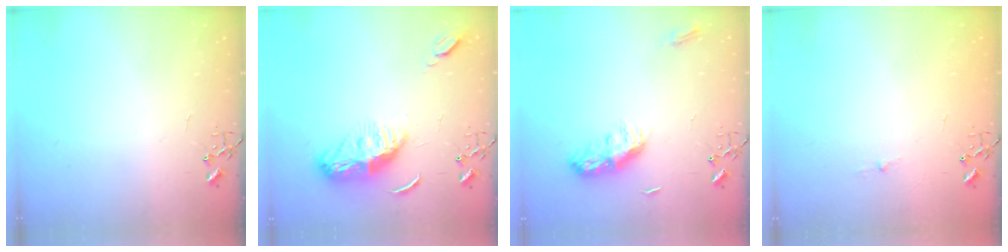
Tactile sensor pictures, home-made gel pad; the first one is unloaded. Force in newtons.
{"total": 11.3, "press": 11.3, "slide": 0.3}
{"total": 9.9, "press": 9.9, "slide": 0.1}
{"total": 2.6, "press": 2.5, "slide": 0.4}